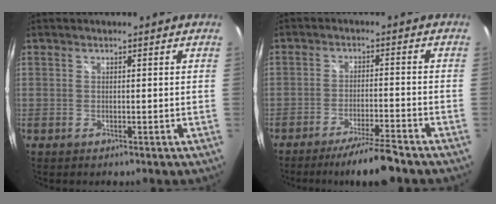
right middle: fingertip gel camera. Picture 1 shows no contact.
{"total": 7.8, "force": [-6.6, -0.2, 4.1], "torque": [-0.082, -0.005, -0.105]}